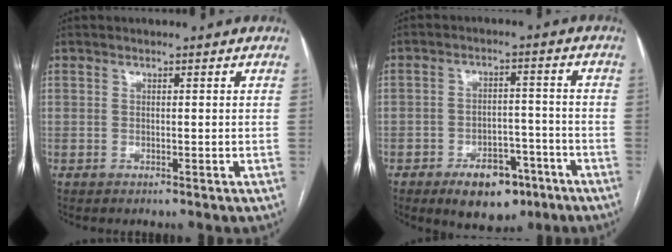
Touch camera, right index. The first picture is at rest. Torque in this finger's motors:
{"motor_torque": [0.16, -0.19, 0.20, 0.00]}